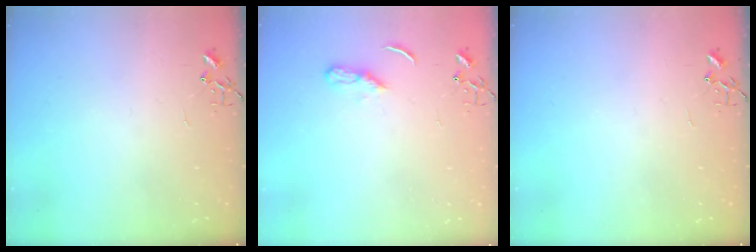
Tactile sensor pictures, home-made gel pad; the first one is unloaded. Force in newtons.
{"total": 5.3, "press": 5.2, "slide": 0.7}
{"total": 0.0}